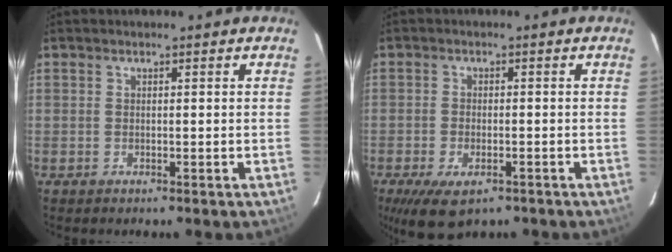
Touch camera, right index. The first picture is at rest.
{"total": 8.3, "force": [-5.0, 4.0, 5.3], "torque": [-0.119, -0.027, -0.080]}